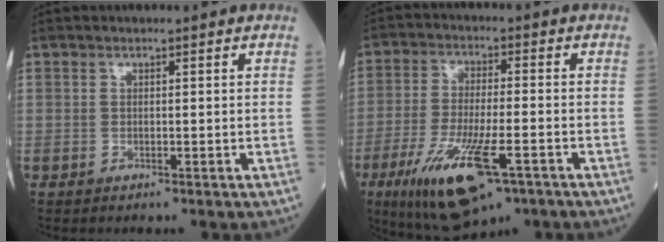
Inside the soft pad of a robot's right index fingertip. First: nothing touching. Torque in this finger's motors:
{"motor_torque": [0.51, -0.52, 0.34, 0.18]}